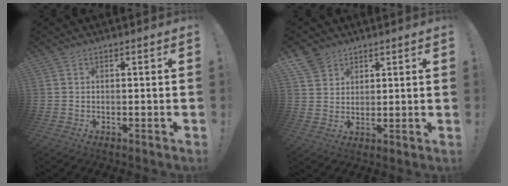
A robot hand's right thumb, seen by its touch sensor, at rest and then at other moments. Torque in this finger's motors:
{"motor_torque": [0.19, 1.03, -0.40, 0.31, 0.00]}